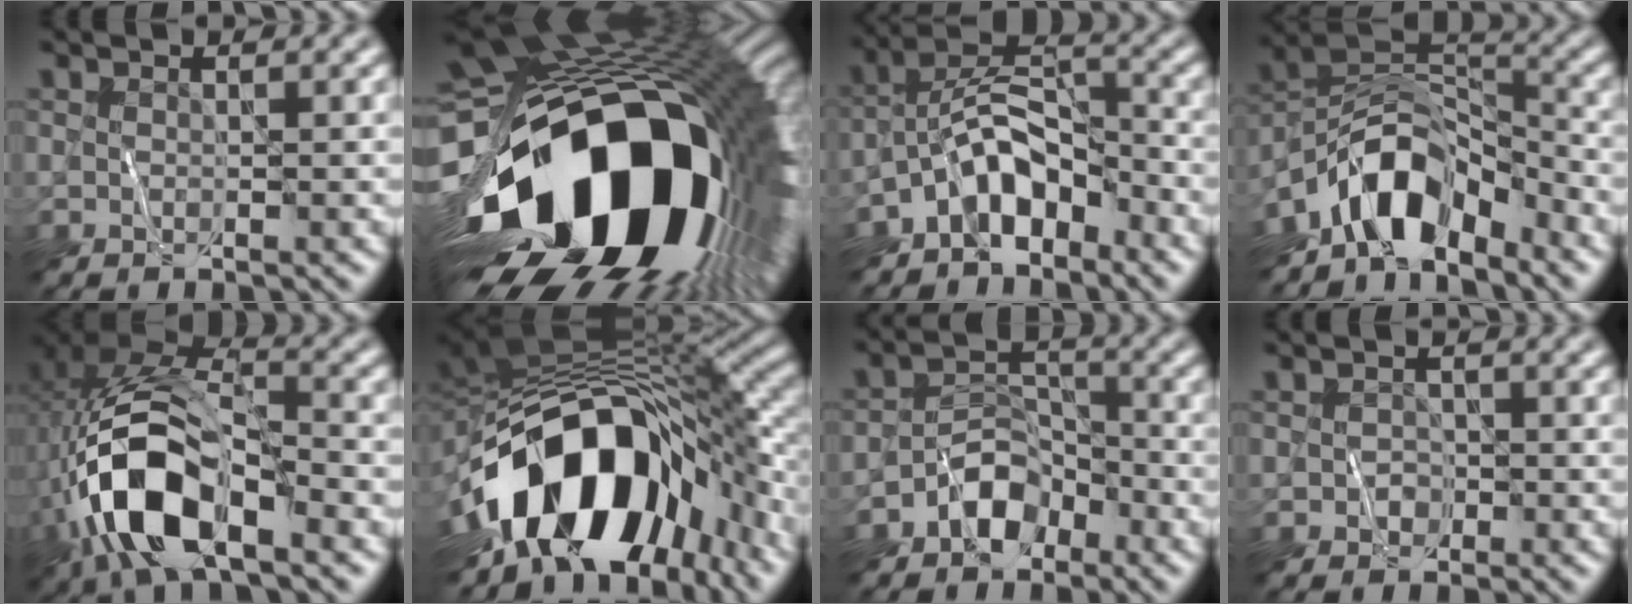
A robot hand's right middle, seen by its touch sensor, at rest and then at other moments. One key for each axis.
{"total": 20.8, "fx": -5.9, "fy": 12.4, "fz": 15.5, "tx": -0.298, "ty": -0.081, "tz": -0.068}
{"total": 6.4, "fx": -4.2, "fy": 3.1, "fz": 3.7, "tx": -0.047, "ty": 0.018, "tz": -0.087}
{"total": 8.2, "fx": -6.0, "fy": 3.5, "fz": 4.3, "tx": -0.058, "ty": 0.010, "tz": -0.121}
{"total": 13.2, "fx": -4.4, "fy": 6.5, "fz": 10.6, "tx": -0.219, "ty": 0.008, "tz": -0.086}
{"total": 17.0, "fx": -6.2, "fy": 9.8, "fz": 12.5, "tx": -0.209, "ty": -0.015, "tz": -0.098}
{"total": 4.0, "fx": -2.6, "fy": 2.4, "fz": 1.8, "tx": -0.020, "ty": 0.014, "tz": -0.051}
{"total": 0.8, "fx": -0.4, "fy": 0.7, "fz": 0.2, "tx": 0.001, "ty": 0.005, "tz": -0.007}